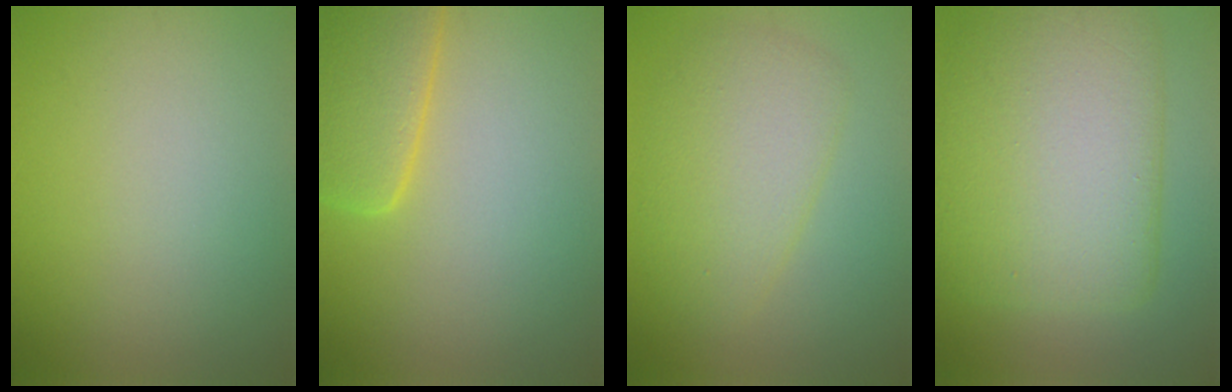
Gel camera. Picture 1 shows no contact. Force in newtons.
{"total": 5.7, "press": 5.7, "slide": 0.5}
{"total": 4.5, "press": 4.4, "slide": 0.2}
{"total": 10.8, "press": 10.8, "slide": 0.6}